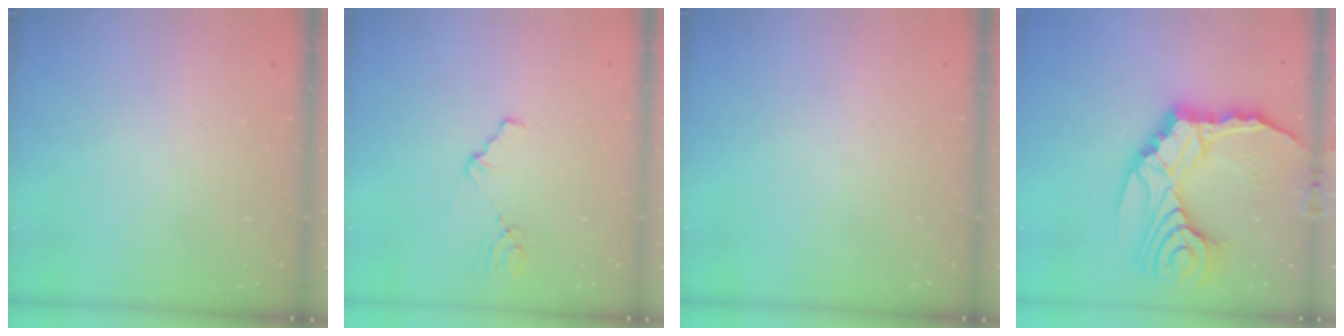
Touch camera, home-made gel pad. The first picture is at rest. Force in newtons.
{"total": 1.2, "press": 1.2, "slide": 0.2}
{"total": 0.0}
{"total": 24.6, "press": 24.4, "slide": 3.6}